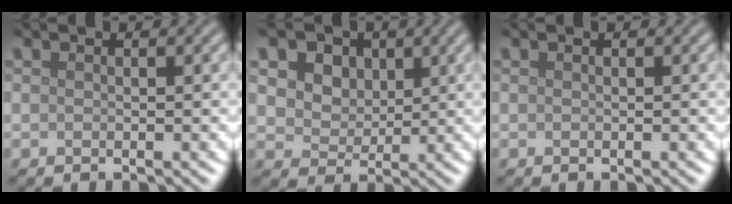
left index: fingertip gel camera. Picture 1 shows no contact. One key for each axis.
{"total": 8.8, "fx": 4.3, "fy": 6.3, "fz": 4.4, "tx": -0.083, "ty": 0.022, "tz": 0.053}
{"total": 0.0}